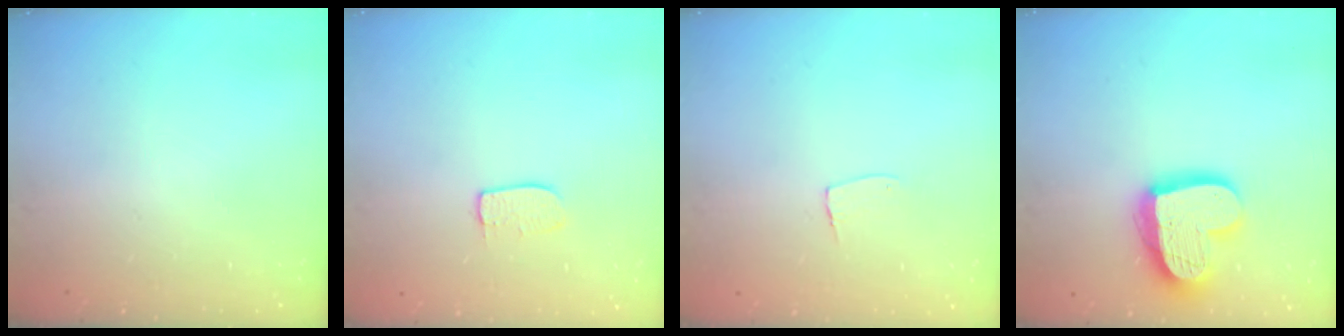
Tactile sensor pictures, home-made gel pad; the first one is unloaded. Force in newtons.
{"total": 5.5, "press": 5.5, "slide": 0.1}
{"total": 5.4, "press": 5.4, "slide": 0.3}
{"total": 20.0, "press": 20.0, "slide": 1.7}